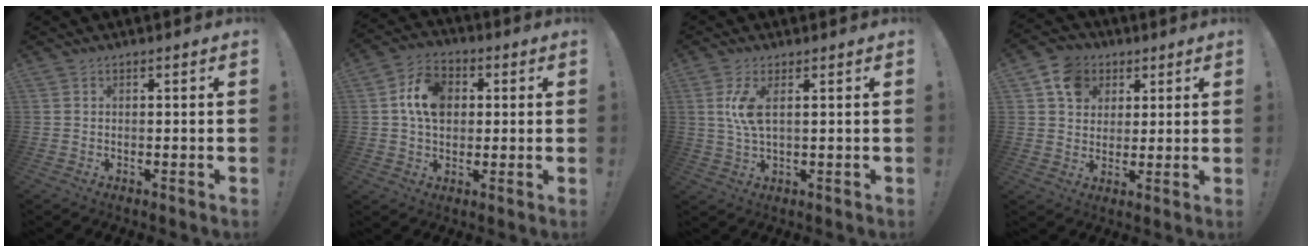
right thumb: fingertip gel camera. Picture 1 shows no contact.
{"total": 11.6, "force": [2.2, 8.6, 7.4], "torque": [-0.119, 0.009, 0.043]}
{"total": 6.4, "force": [1.6, 2.1, 5.9], "torque": [-0.117, -0.008, 0.024]}
{"total": 9.6, "force": [4.1, 8.1, 3.2], "torque": [-0.040, -0.020, 0.079]}